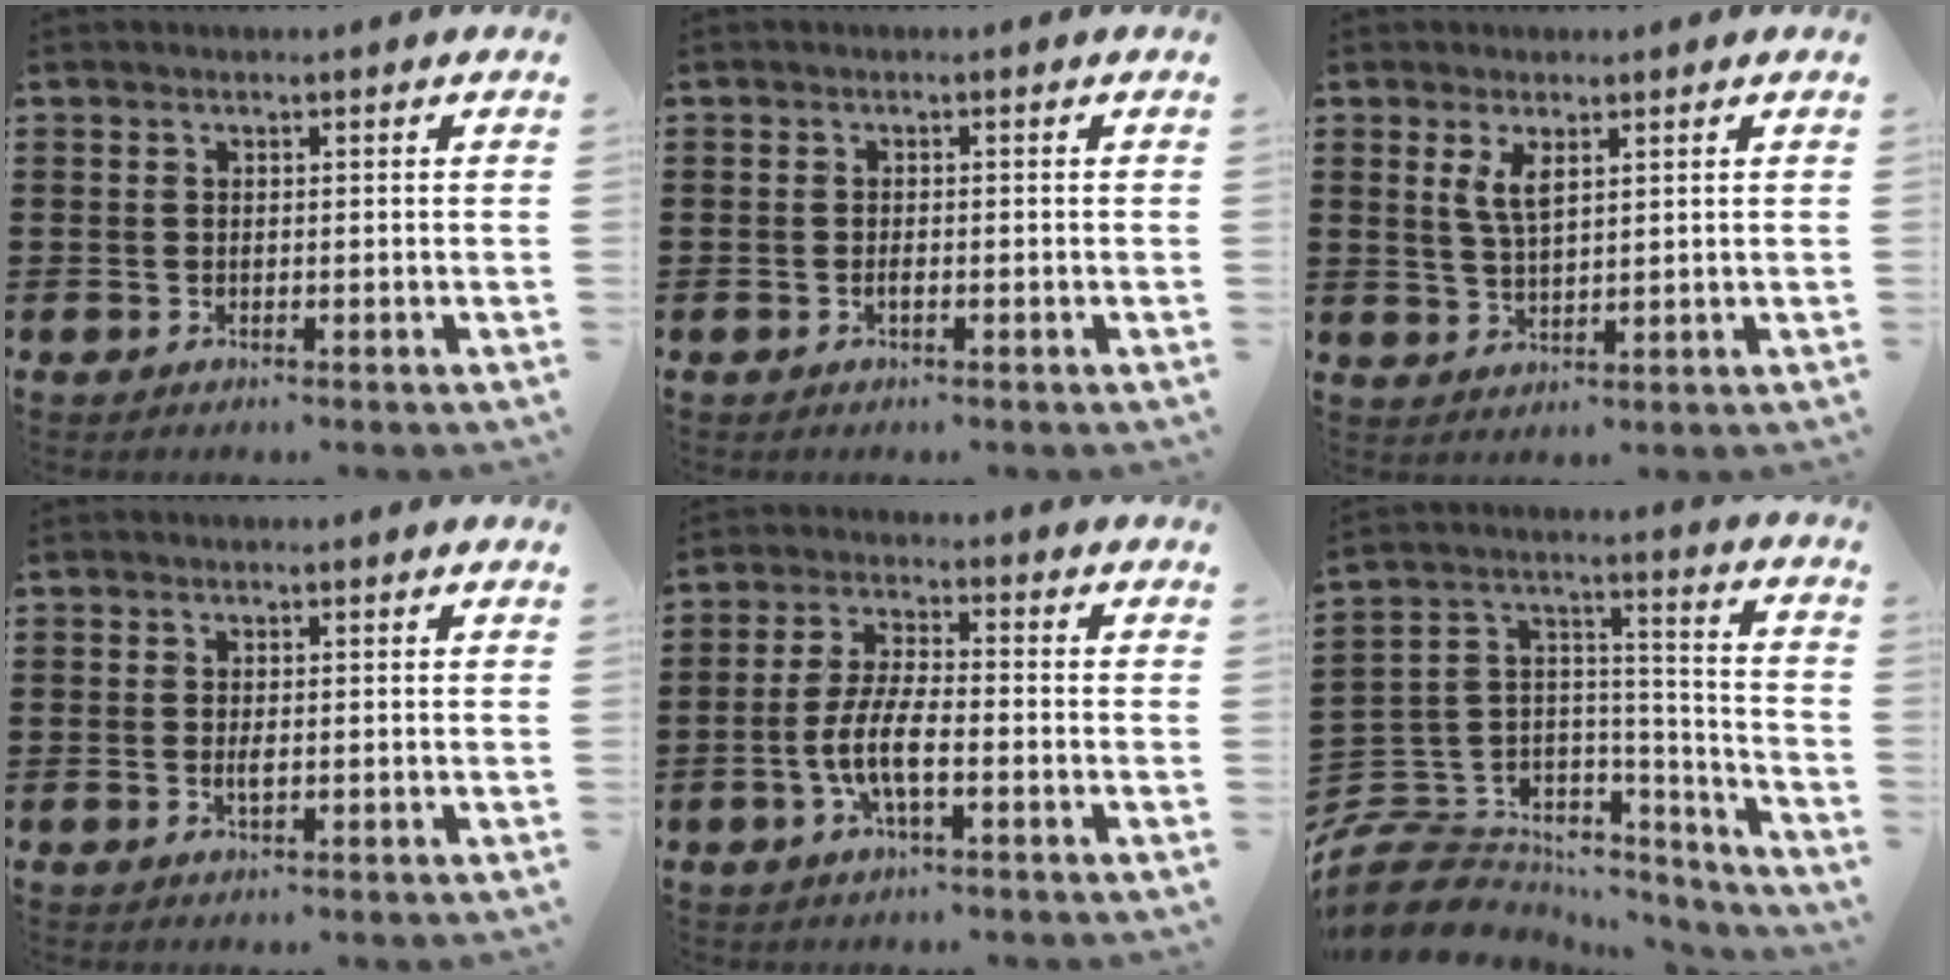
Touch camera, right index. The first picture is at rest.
{"total": 0.9, "force": [-0.4, 0.2, 0.8], "torque": [-0.015, -0.004, -0.007]}
{"total": 3.6, "force": [1.7, 1.2, 2.9], "torque": [-0.063, 0.003, 0.029]}
{"total": 1.4, "force": [-0.2, 0.4, 1.3], "torque": [-0.032, -0.005, -0.006]}
{"total": 6.8, "force": [-2.3, 1.8, 6.1], "torque": [-0.145, -0.015, -0.051]}
{"total": 7.8, "force": [-5.6, 5.1, 1.9], "torque": [-0.066, -0.004, -0.108]}